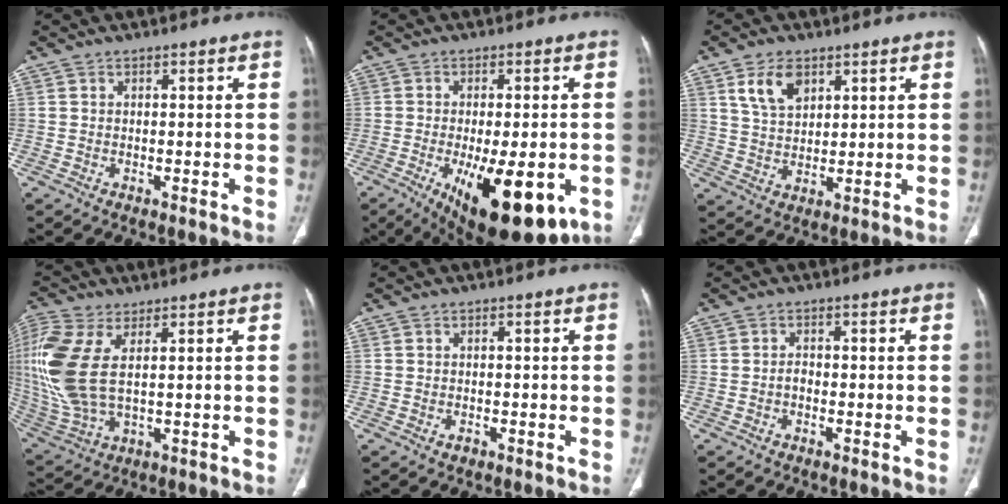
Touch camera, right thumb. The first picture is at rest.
{"total": 18.2, "force": [-6.9, 7.2, 15.2], "torque": [-0.195, -0.013, -0.083]}
{"total": 7.0, "force": [3.6, 4.1, 4.3], "torque": [-0.066, -0.018, 0.073]}
{"total": 16.4, "force": [3.6, 7.9, 13.9], "torque": [-0.354, -0.007, 0.081]}
{"total": 0.8, "force": [-0.5, 0.5, 0.3], "torque": [-0.003, 0.002, -0.007]}
{"total": 1.2, "force": [-0.5, 0.7, 0.8], "torque": [-0.009, 0.003, -0.012]}